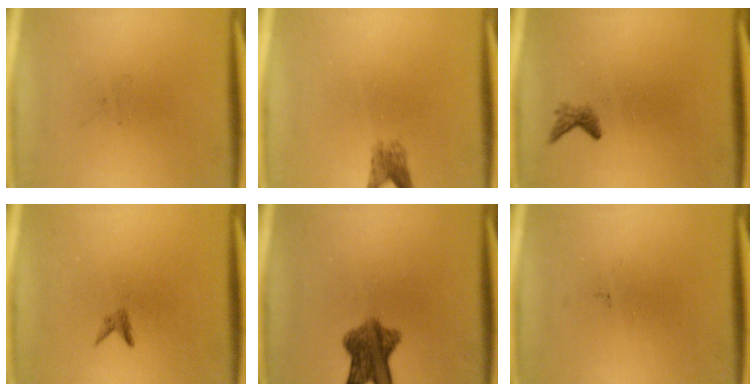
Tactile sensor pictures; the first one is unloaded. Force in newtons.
{"total": 2.2}
{"total": 1.1}
{"total": 0.8}
{"total": 7.3}
{"total": 0.0}